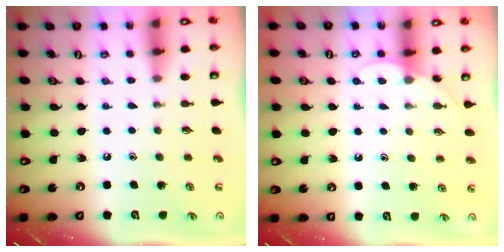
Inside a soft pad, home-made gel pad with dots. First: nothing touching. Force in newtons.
{"total": 3.7, "press": 3.7, "slide": 0.4}